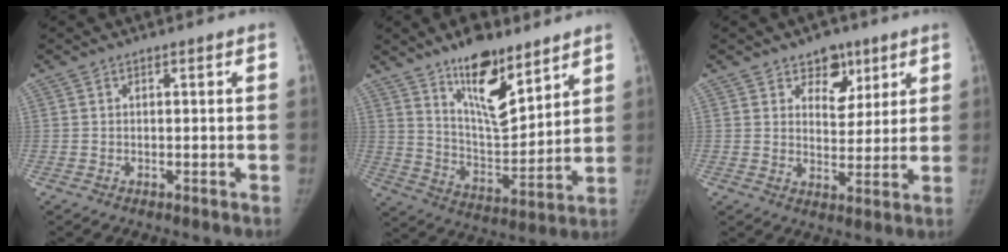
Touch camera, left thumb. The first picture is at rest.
{"total": 15.4, "force": [10.3, 5.9, 9.8], "torque": [-0.127, -0.077, 0.185]}
{"total": 7.6, "force": [4.6, 5.1, 3.3], "torque": [-0.010, -0.024, 0.071]}